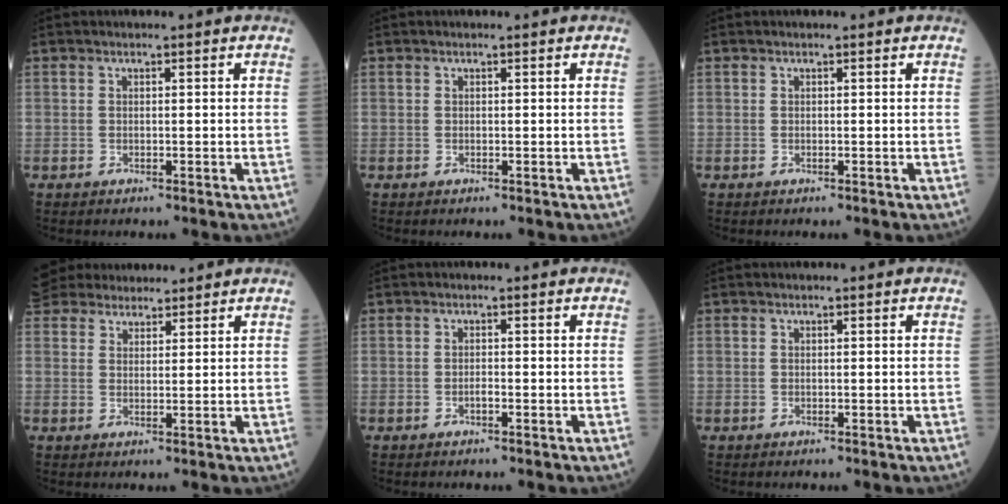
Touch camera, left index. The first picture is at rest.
{"total": 0.0}
{"total": 0.0}
{"total": 9.3, "force": [8.4, 3.1, 2.5], "torque": [-0.047, 0.036, 0.145]}
{"total": 0.7, "force": [-0.5, 0.1, 0.5], "torque": [-0.012, 0.001, -0.007]}
{"total": 0.0}